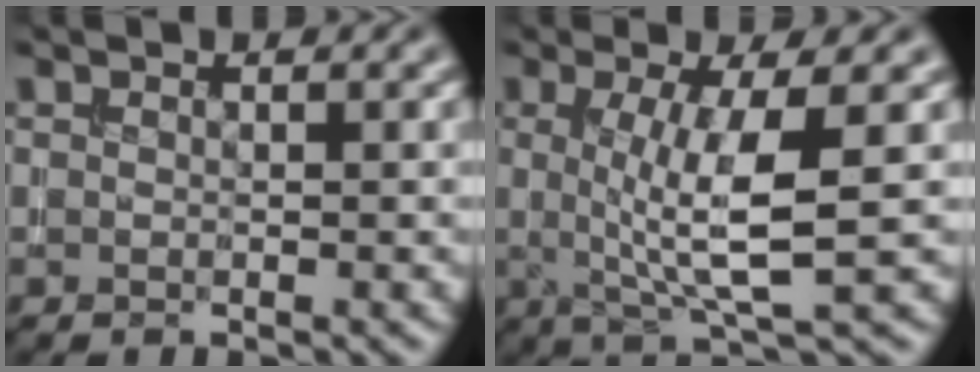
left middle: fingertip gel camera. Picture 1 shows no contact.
{"total": 6.4, "force": [0.3, 1.4, 6.2], "torque": [-0.104, -0.003, 0.006]}